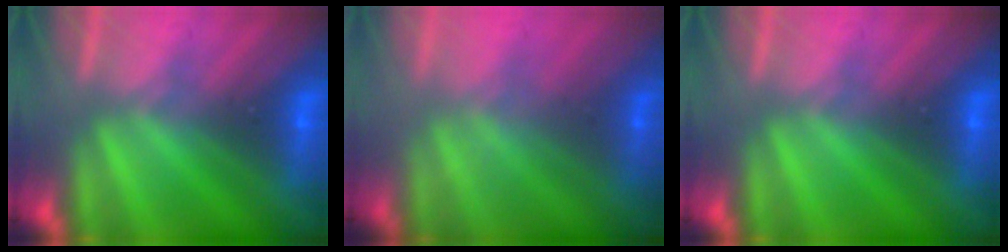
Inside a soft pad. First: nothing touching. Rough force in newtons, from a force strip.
{"total": 1.1}
{"total": 0.0}